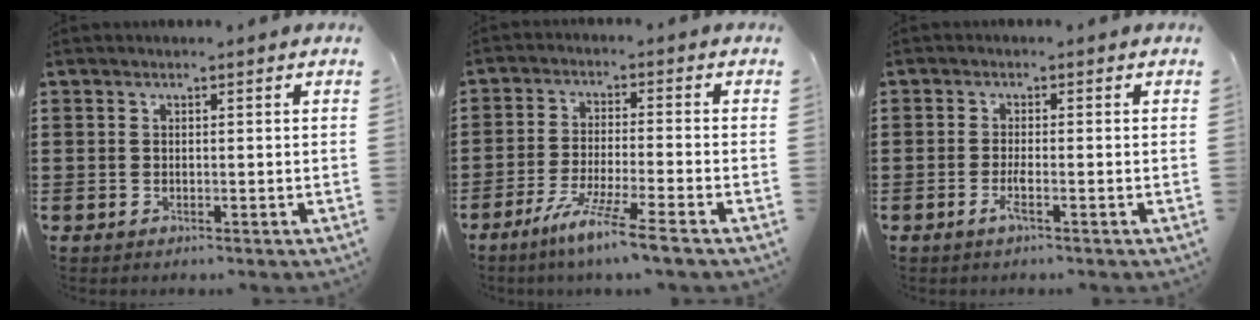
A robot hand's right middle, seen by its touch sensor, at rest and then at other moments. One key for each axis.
{"total": 6.8, "fx": -5.4, "fy": -0.7, "fz": 4.1, "tx": -0.082, "ty": -0.017, "tz": -0.104}
{"total": 2.0, "fx": -1.0, "fy": 0.1, "fz": 1.8, "tx": -0.032, "ty": -0.001, "tz": -0.018}